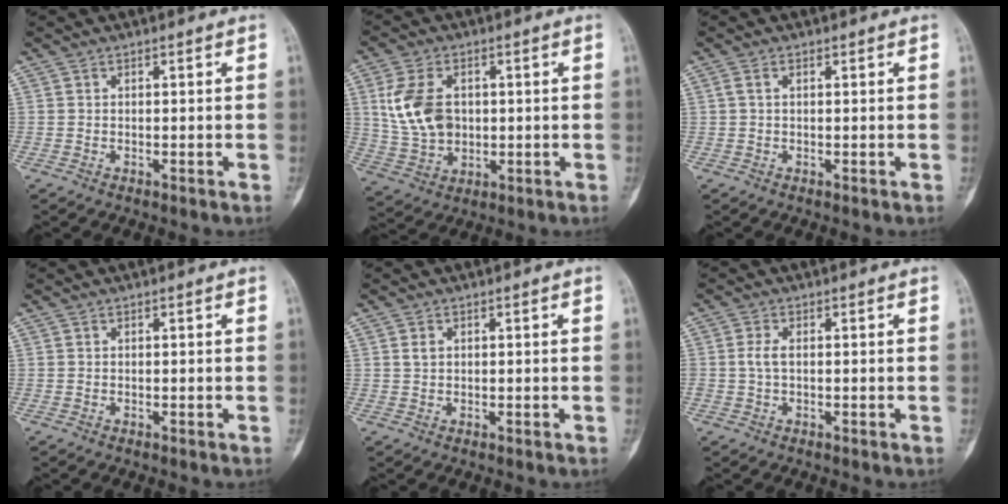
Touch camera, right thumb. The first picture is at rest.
{"total": 10.9, "force": [1.8, 7.5, 7.7], "torque": [-0.143, -0.002, 0.045]}
{"total": 1.3, "force": [0.4, 0.6, 1.0], "torque": [-0.028, 0.008, 0.010]}
{"total": 0.0}
{"total": 1.4, "force": [0.4, 1.0, 0.9], "torque": [-0.016, 0.002, 0.010]}
{"total": 2.1, "force": [0.0, 1.0, 1.9], "torque": [-0.045, 0.000, -0.002]}